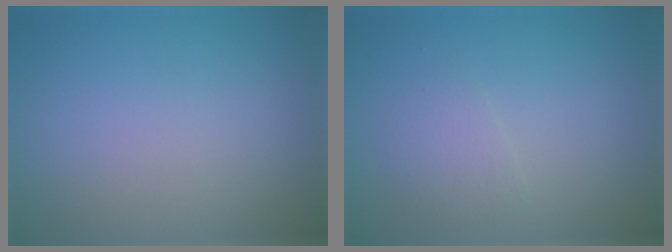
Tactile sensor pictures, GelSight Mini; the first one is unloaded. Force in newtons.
{"total": 1.6, "press": 1.6, "slide": 0.1}